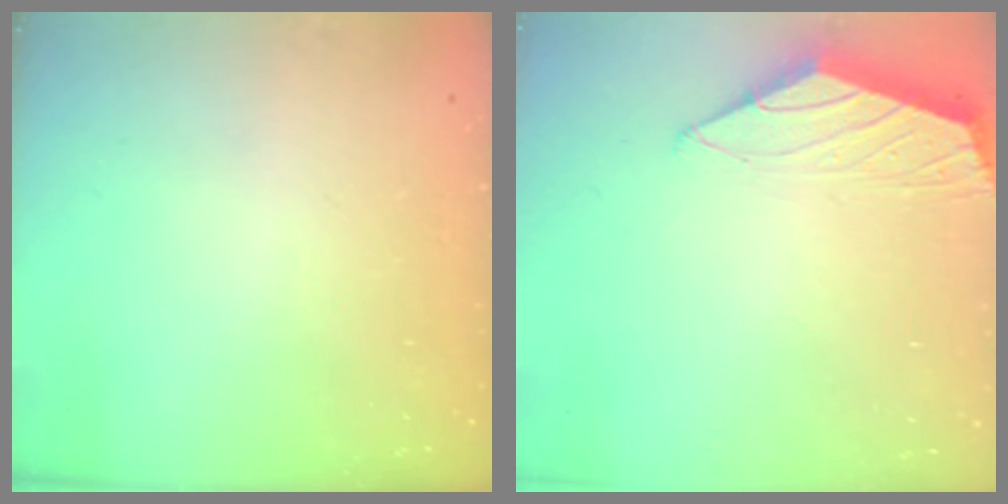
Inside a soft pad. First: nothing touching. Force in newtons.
{"total": 1.5, "press": 1.5, "slide": 0.4}